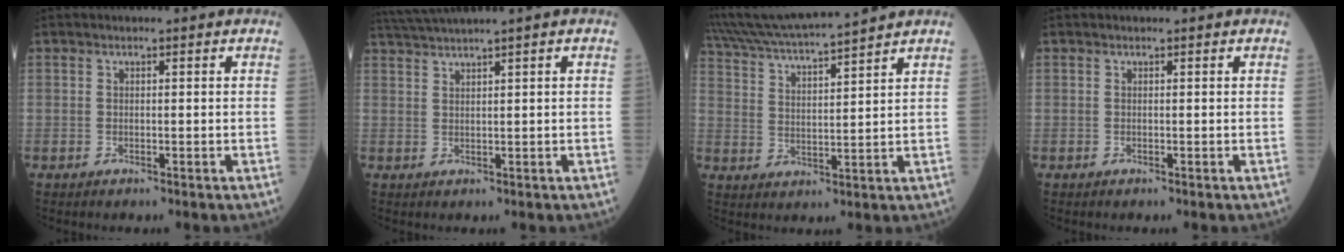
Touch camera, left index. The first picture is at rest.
{"total": 4.4, "force": [3.6, -1.6, 2.1], "torque": [-0.051, 0.012, 0.076]}
{"total": 14.1, "force": [13.0, -1.2, 5.3], "torque": [-0.112, 0.014, 0.219]}
{"total": 0.0}